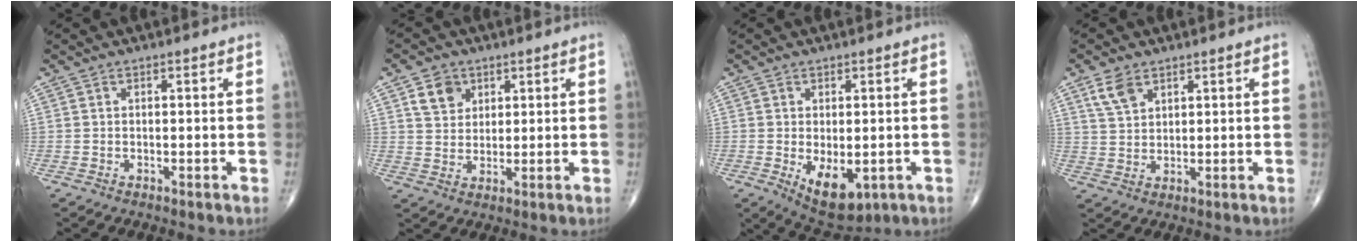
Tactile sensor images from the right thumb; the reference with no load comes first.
{"total": 5.6, "force": [2.7, 4.4, 2.2], "torque": [-0.018, -0.013, 0.050]}
{"total": 9.0, "force": [-2.3, 4.8, 7.2], "torque": [-0.101, -0.011, -0.018]}
{"total": 4.8, "force": [2.9, 2.8, 2.6], "torque": [-0.044, -0.010, 0.063]}